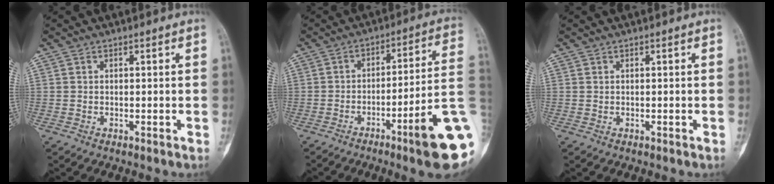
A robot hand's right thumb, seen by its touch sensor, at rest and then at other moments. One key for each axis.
{"total": 15.9, "fx": -6.1, "fy": 1.2, "fz": 14.7, "tx": -0.155, "ty": 0.034, "tz": -0.087}
{"total": 0.0}